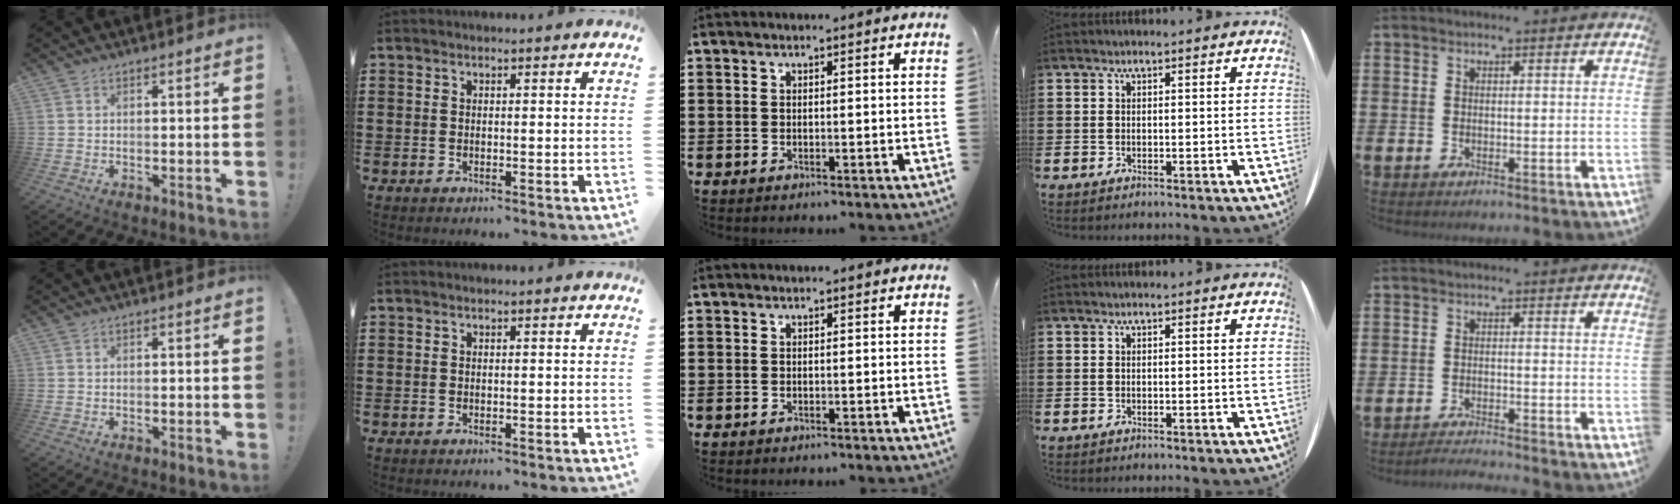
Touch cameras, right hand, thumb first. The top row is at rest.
{"little": {"total": 1.6, "force": [-1.6, -0.2, 0.1], "torque": [-0.004, 0.003, -0.032]}}